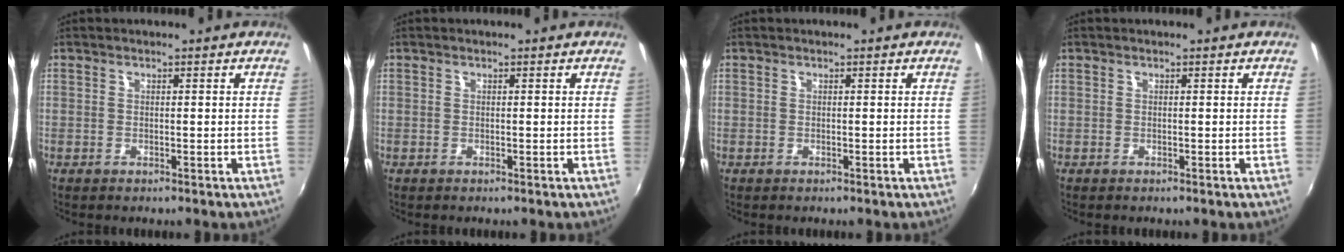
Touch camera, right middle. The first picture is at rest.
{"total": 0.0}
{"total": 0.0}
{"total": 0.0}